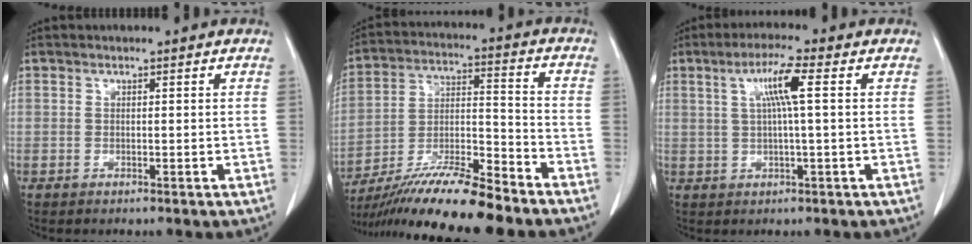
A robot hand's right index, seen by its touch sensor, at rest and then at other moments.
{"total": 15.6, "force": [-12.9, 0.2, 8.7], "torque": [-0.163, -0.010, -0.230]}
{"total": 5.8, "force": [1.5, -0.3, 5.6], "torque": [-0.104, 0.009, 0.029]}